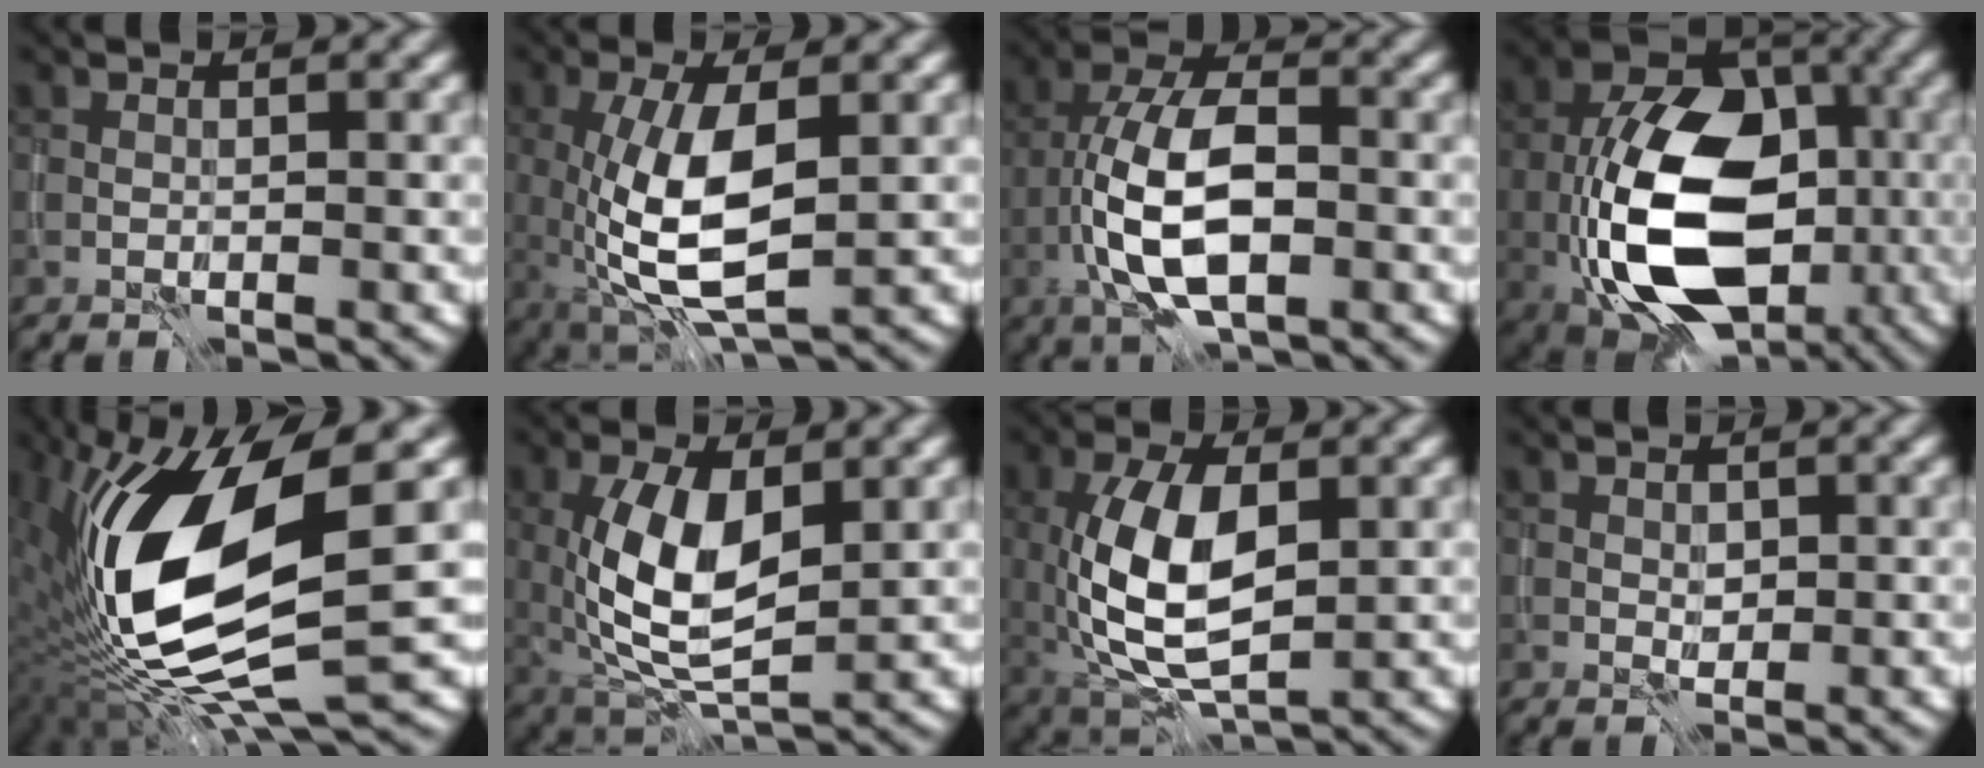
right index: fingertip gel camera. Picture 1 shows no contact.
{"total": 8.1, "force": [-0.6, 3.1, 7.4], "torque": [-0.160, -0.010, -0.009]}
{"total": 9.2, "force": [-2.4, 4.1, 7.9], "torque": [-0.148, 0.010, -0.047]}
{"total": 14.4, "force": [-4.2, 8.8, 10.6], "torque": [-0.184, -0.014, -0.077]}
{"total": 15.8, "force": [-0.4, 5.6, 14.8], "torque": [-0.300, -0.002, -0.008]}
{"total": 8.3, "force": [0.5, 3.8, 7.3], "torque": [-0.153, -0.004, 0.011]}
{"total": 9.2, "force": [-0.1, 4.4, 8.0], "torque": [-0.166, -0.001, 0.000]}
{"total": 1.0, "force": [0.1, 0.7, 0.6], "torque": [-0.011, -0.003, 0.005]}